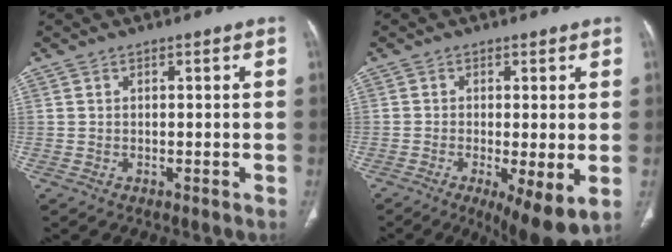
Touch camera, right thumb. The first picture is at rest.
{"total": 9.5, "force": [-2.8, 2.5, 8.7], "torque": [-0.138, -0.022, -0.041]}